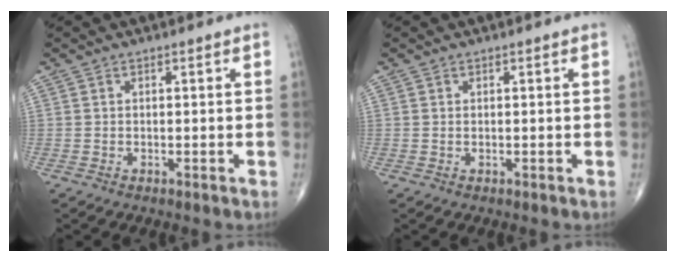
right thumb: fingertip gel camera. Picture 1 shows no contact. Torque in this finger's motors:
{"motor_torque": [-0.26, 0.03, -0.07, 0.19, 0.04]}